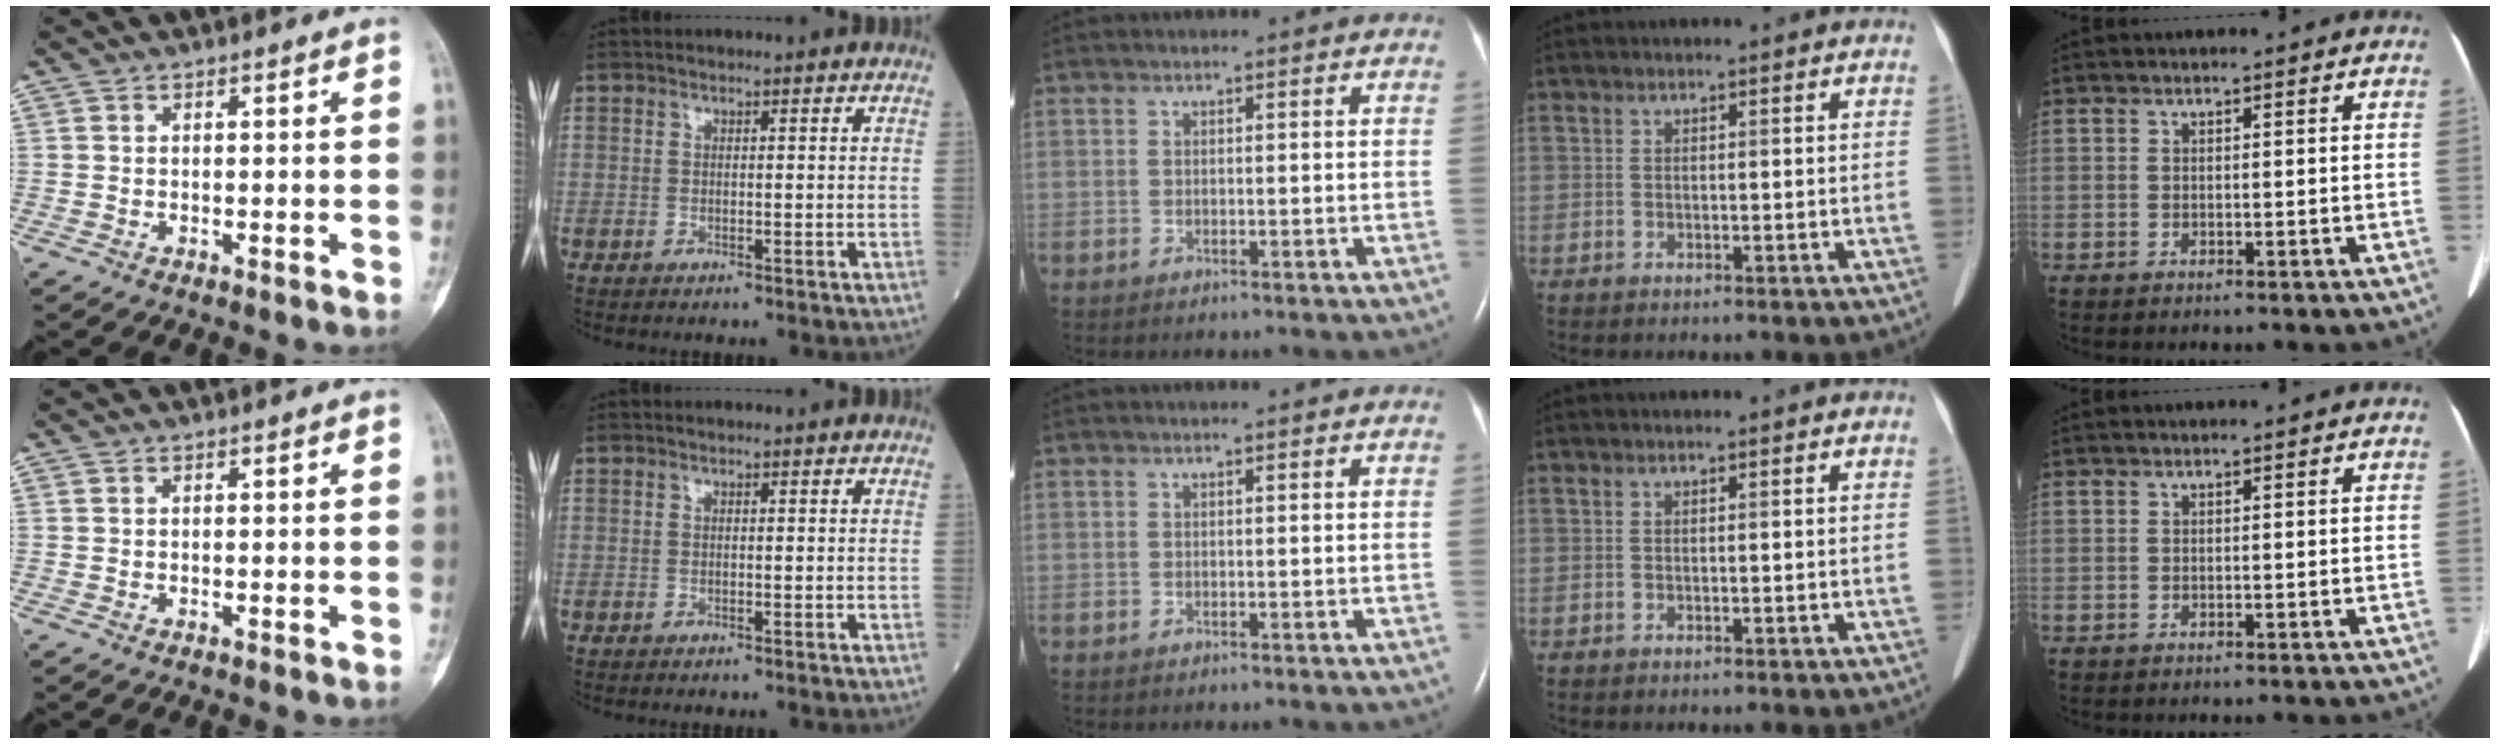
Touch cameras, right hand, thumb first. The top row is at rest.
{}